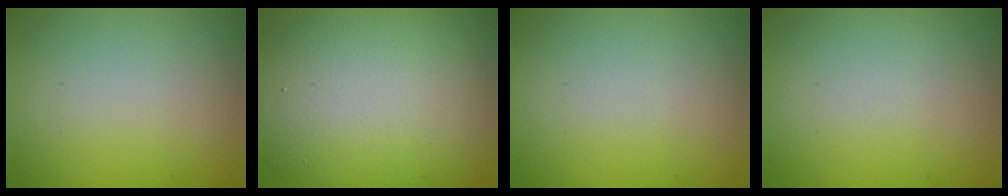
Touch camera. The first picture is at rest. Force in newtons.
{"total": 11.6, "press": 11.6, "slide": 0.7}
{"total": 0.0}
{"total": 0.0}